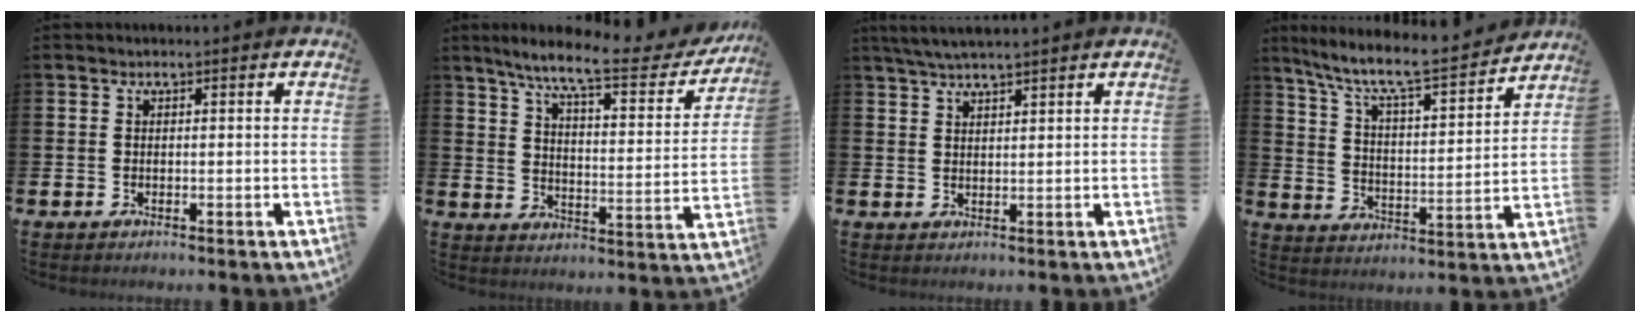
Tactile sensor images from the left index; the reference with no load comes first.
{"total": 9.8, "force": [8.0, 1.6, 5.4], "torque": [-0.123, -0.045, 0.127]}
{"total": 3.6, "force": [3.4, 0.1, 1.3], "torque": [-0.040, -0.001, 0.064]}
{"total": 8.9, "force": [7.9, 1.3, 3.9], "torque": [-0.106, -0.058, 0.128]}